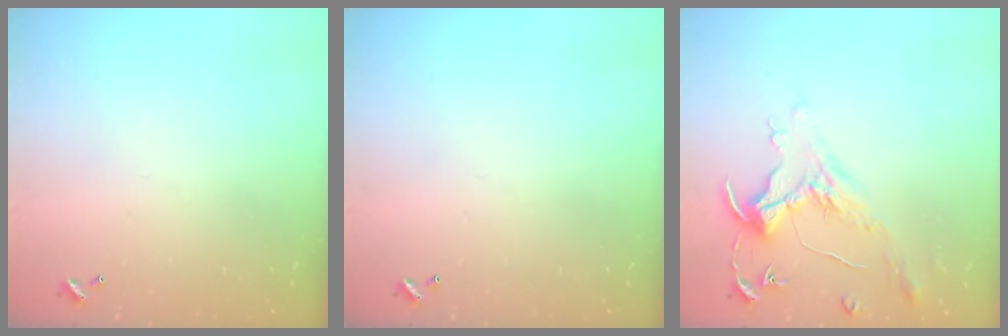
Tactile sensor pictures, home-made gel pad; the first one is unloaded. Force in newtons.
{"total": 0.0}
{"total": 1.6, "press": 1.4, "slide": 0.7}